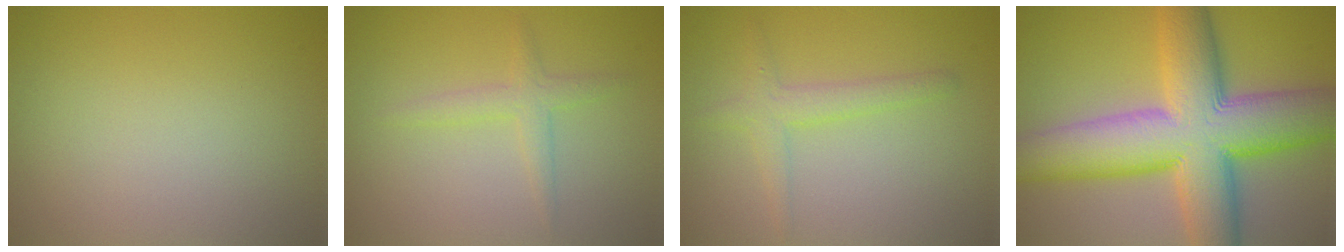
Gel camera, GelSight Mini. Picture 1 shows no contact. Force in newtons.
{"total": 1.8, "press": 1.8, "slide": 0.1}
{"total": 2.3, "press": 2.3, "slide": 0.1}
{"total": 14.8, "press": 14.8, "slide": 0.5}